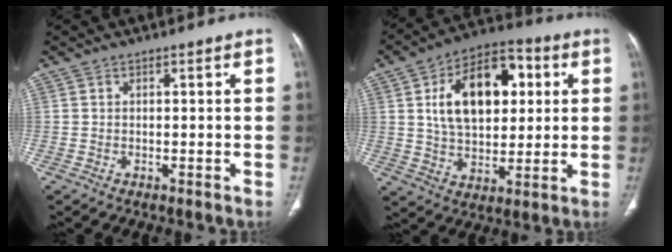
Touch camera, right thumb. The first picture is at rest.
{"total": 18.8, "force": [4.5, 11.4, 14.2], "torque": [-0.197, 0.009, 0.074]}